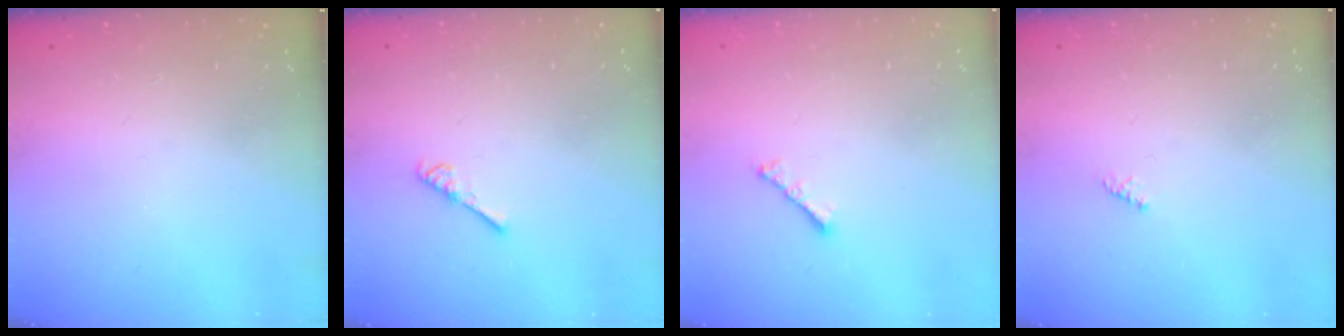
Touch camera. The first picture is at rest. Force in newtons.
{"total": 2.7, "press": 2.6, "slide": 0.4}
{"total": 2.4, "press": 2.3, "slide": 0.6}
{"total": 1.5, "press": 1.4, "slide": 0.4}